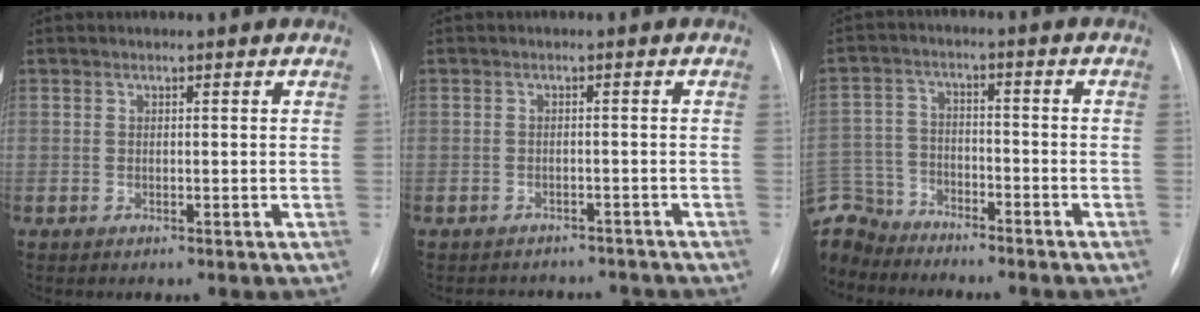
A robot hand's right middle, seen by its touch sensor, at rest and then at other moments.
{"total": 5.9, "force": [-5.3, 2.6, 0.1], "torque": [0.005, 0.015, -0.061]}
{"total": 12.5, "force": [-11.0, 5.5, 2.1], "torque": [-0.071, 0.015, -0.203]}